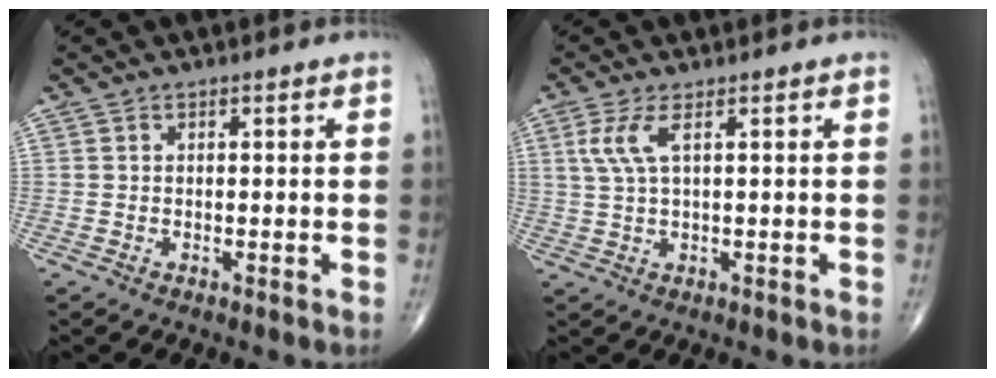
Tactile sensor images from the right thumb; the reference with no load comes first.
{"total": 4.4, "force": [1.6, 1.0, 4.0], "torque": [-0.109, 0.003, 0.040]}